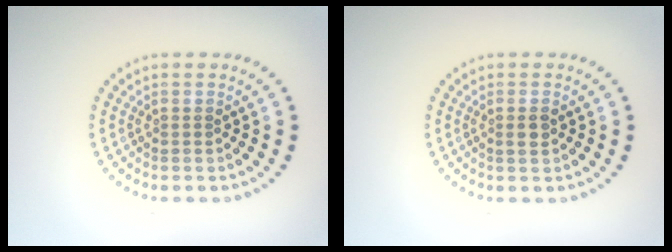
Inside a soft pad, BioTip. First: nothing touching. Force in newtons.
{"total": 1.1, "press": 1.0, "slide": 0.3}